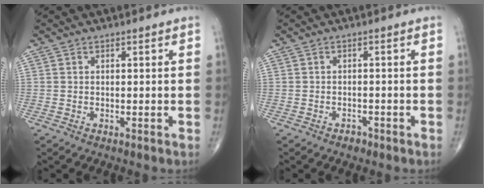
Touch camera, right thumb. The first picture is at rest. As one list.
[{"total": 1.4, "force": [-1.0, 0.9, 0.5], "torque": [-0.008, 0.003, -0.016]}]